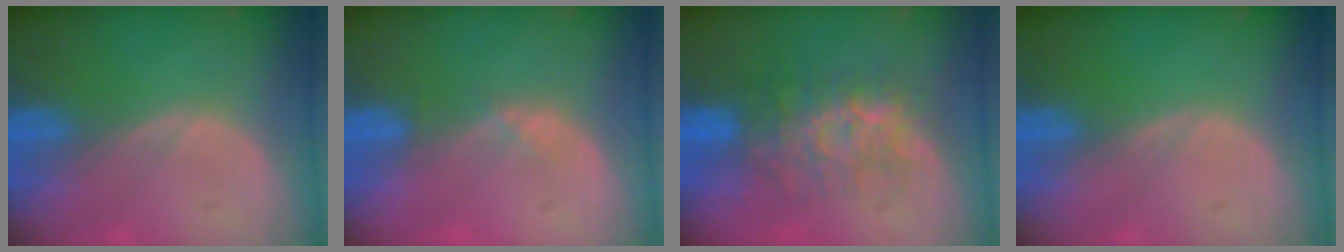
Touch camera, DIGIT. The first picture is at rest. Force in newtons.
{"total": 1.4, "press": 1.2, "slide": 0.7}
{"total": 7.8, "press": 7.7, "slide": 1.4}
{"total": 0.0}